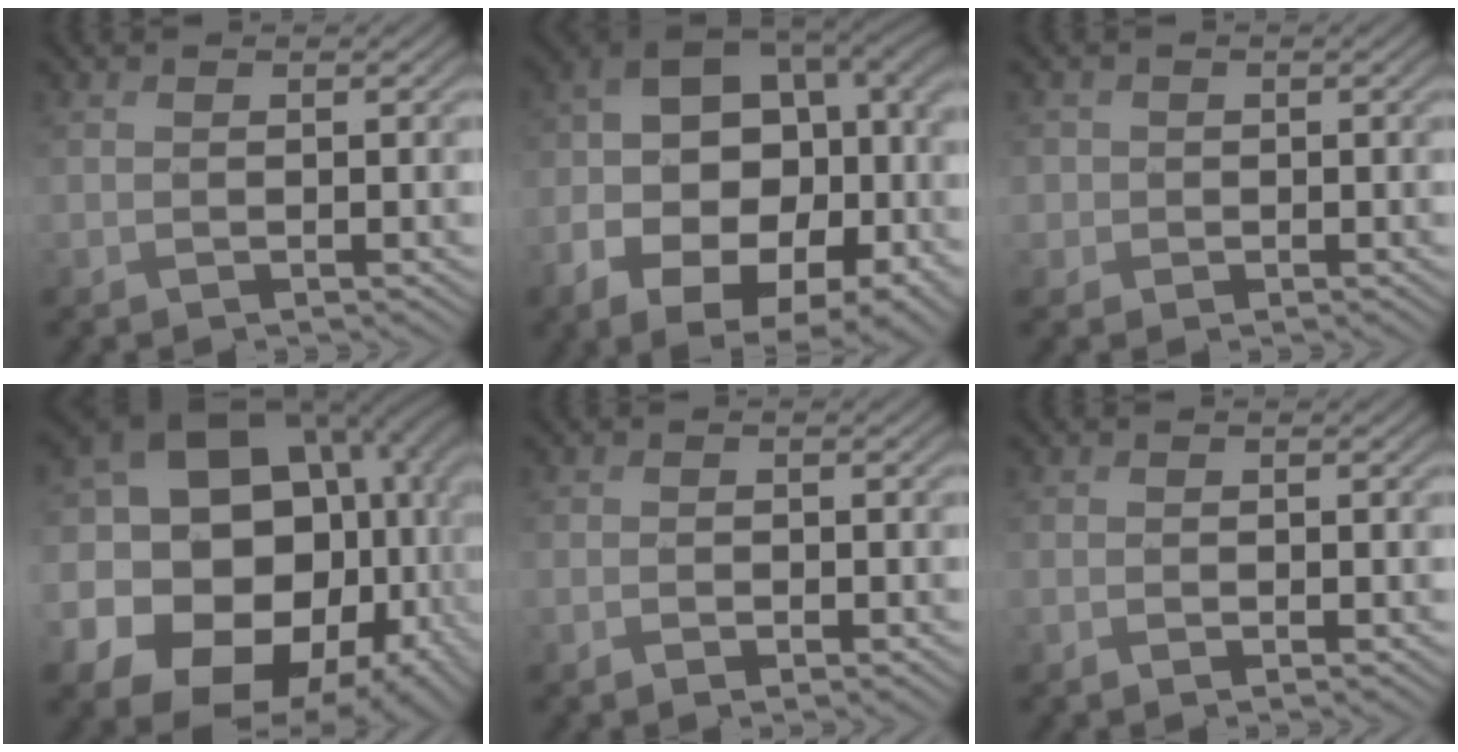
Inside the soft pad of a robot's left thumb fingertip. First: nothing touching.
{"total": 18.8, "force": [-7.0, 12.2, 12.5], "torque": [-0.219, -0.039, -0.071]}
{"total": 1.6, "force": [-0.6, 1.2, -1.0], "torque": [0.018, -0.007, -0.003]}
{"total": 23.0, "force": [-0.2, 19.4, 12.3], "torque": [-0.278, 0.014, 0.012]}
{"total": 1.8, "force": [-1.4, 0.8, 0.8], "torque": [-0.014, -0.007, -0.012]}
{"total": 1.0, "force": [-0.9, 0.2, 0.4], "torque": [-0.007, -0.004, -0.004]}